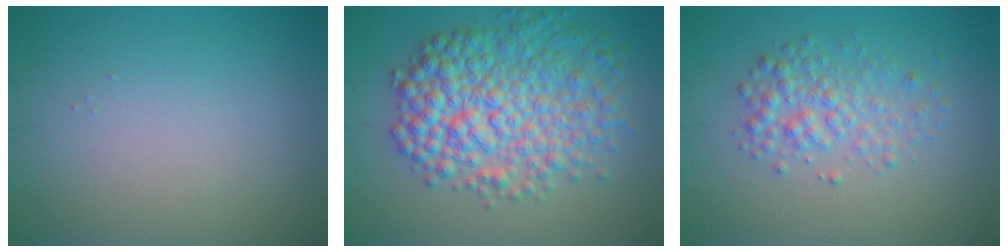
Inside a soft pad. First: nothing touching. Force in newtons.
{"total": 8.5, "press": 8.5, "slide": 0.1}
{"total": 3.1, "press": 3.1, "slide": 0.1}